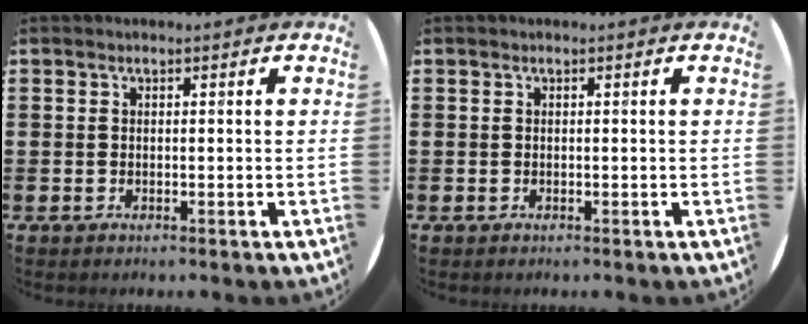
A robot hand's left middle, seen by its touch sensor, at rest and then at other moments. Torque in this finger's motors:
{"motor_torque": [0.00, 0.00, 0.00, 0.00]}